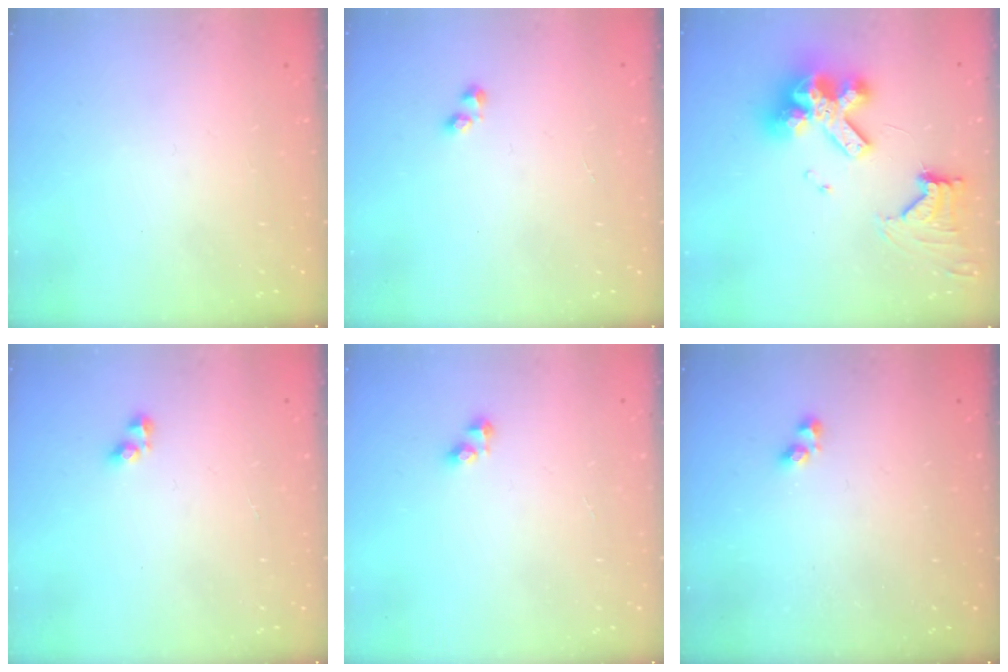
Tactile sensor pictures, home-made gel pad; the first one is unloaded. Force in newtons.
{"total": 1.4, "press": 1.4, "slide": 0.5}
{"total": 14.8, "press": 14.8, "slide": 1.4}
{"total": 3.2, "press": 3.2, "slide": 0.4}
{"total": 3.1, "press": 3.0, "slide": 0.4}
{"total": 1.3, "press": 1.2, "slide": 0.2}